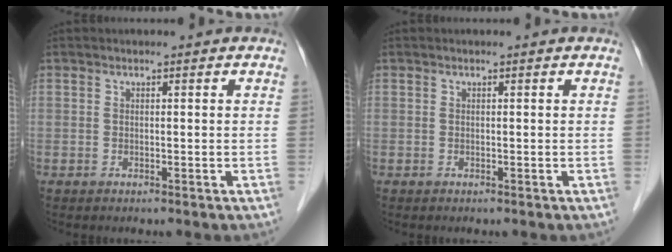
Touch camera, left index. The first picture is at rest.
{"total": 0.0}